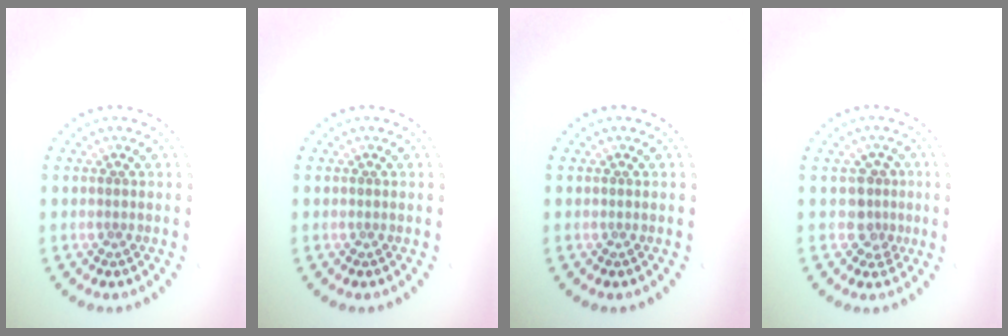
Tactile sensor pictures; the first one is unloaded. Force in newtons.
{"total": 0.0}
{"total": 0.0}
{"total": 2.2, "press": 1.8, "slide": 1.2}